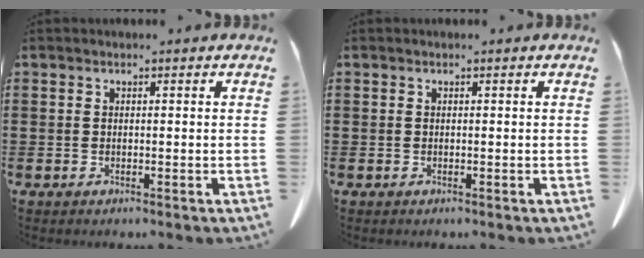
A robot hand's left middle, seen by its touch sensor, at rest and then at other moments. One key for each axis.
{"total": 0.0}